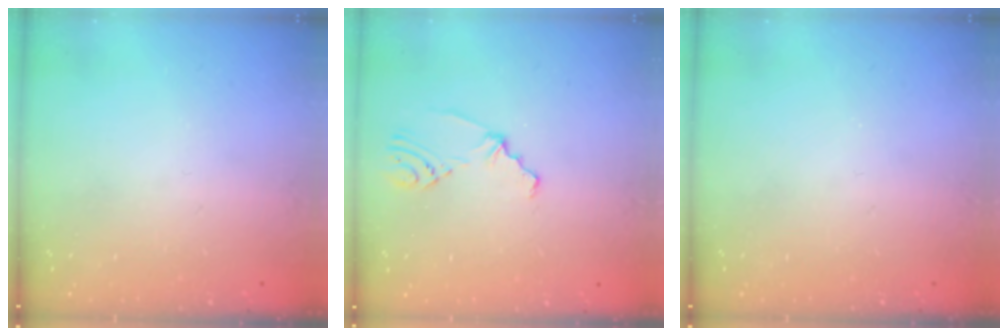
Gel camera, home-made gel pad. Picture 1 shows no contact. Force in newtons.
{"total": 2.5, "press": 2.1, "slide": 1.4}
{"total": 0.0}